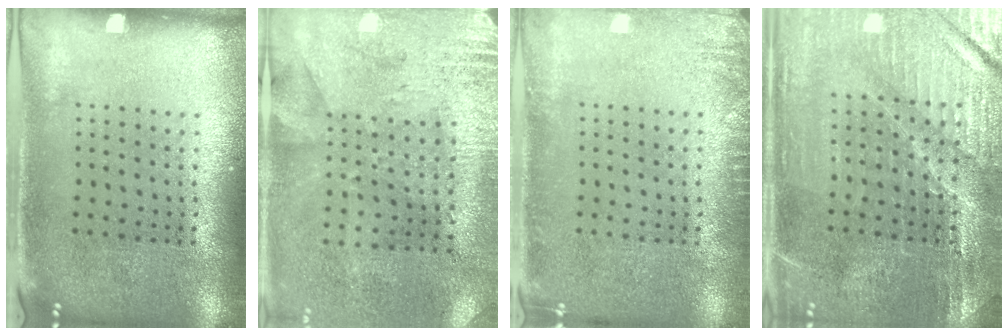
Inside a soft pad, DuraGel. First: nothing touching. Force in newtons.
{"total": 2.8, "press": 2.2, "slide": 1.6}
{"total": 1.4, "press": 1.4, "slide": 0.3}
{"total": 3.2, "press": 3.2, "slide": 0.5}